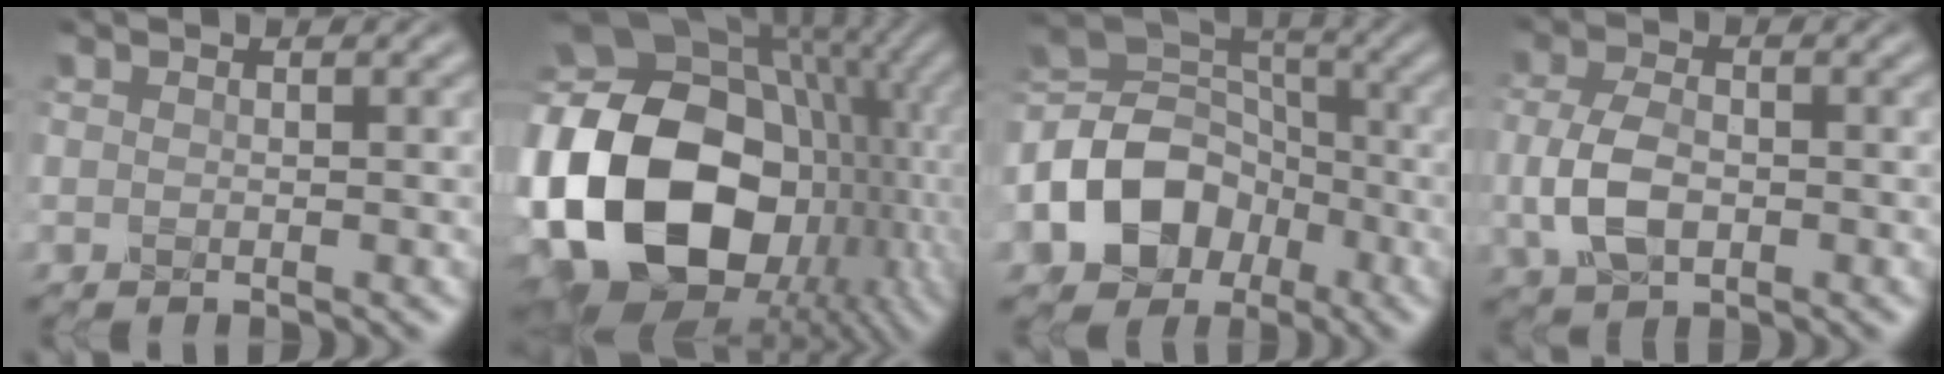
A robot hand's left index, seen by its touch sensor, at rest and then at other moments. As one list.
[{"total": 20.2, "force": [-2.8, 14.9, 13.3], "torque": [-0.297, -0.005, -0.036]}, {"total": 10.2, "force": [-3.8, 7.9, 5.3], "torque": [-0.120, -0.002, -0.080]}, {"total": 4.2, "force": [-0.7, 2.4, 3.3], "torque": [-0.085, 0.000, -0.013]}]